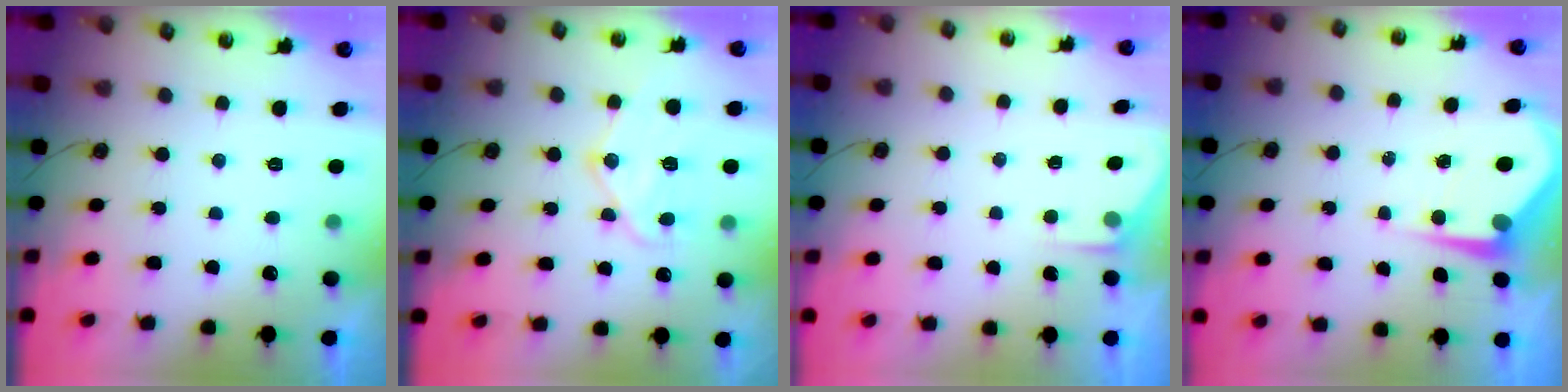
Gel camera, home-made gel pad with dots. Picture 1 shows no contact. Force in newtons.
{"total": 13.3, "press": 13.3, "slide": 1.0}
{"total": 2.4, "press": 2.4, "slide": 0.4}
{"total": 5.2, "press": 5.2, "slide": 0.6}